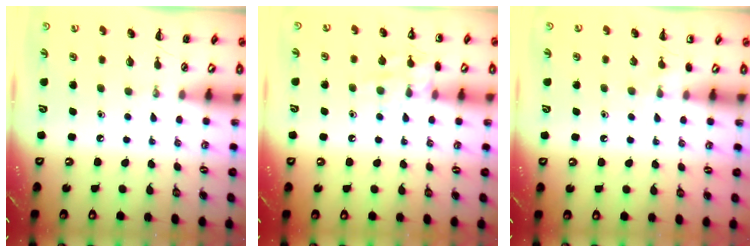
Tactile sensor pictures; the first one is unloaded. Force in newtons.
{"total": 9.2, "press": 9.1, "slide": 1.2}
{"total": 4.7, "press": 4.5, "slide": 1.6}